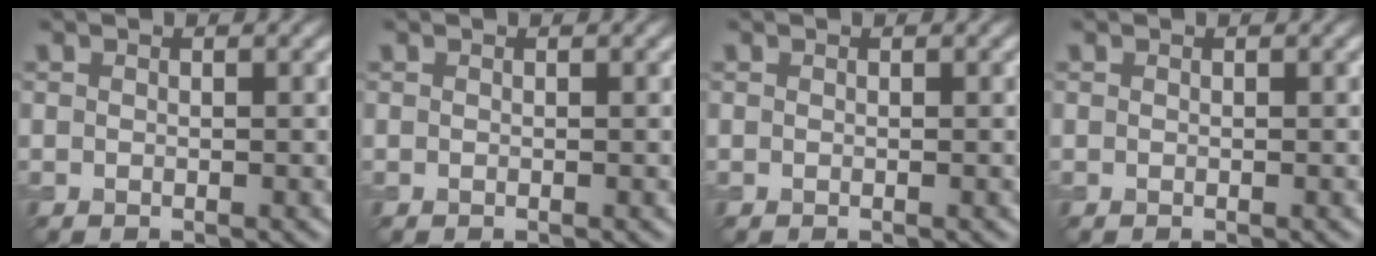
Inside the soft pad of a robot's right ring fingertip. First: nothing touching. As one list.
[{"total": 0.0}, {"total": 0.0}, {"total": 0.0}]